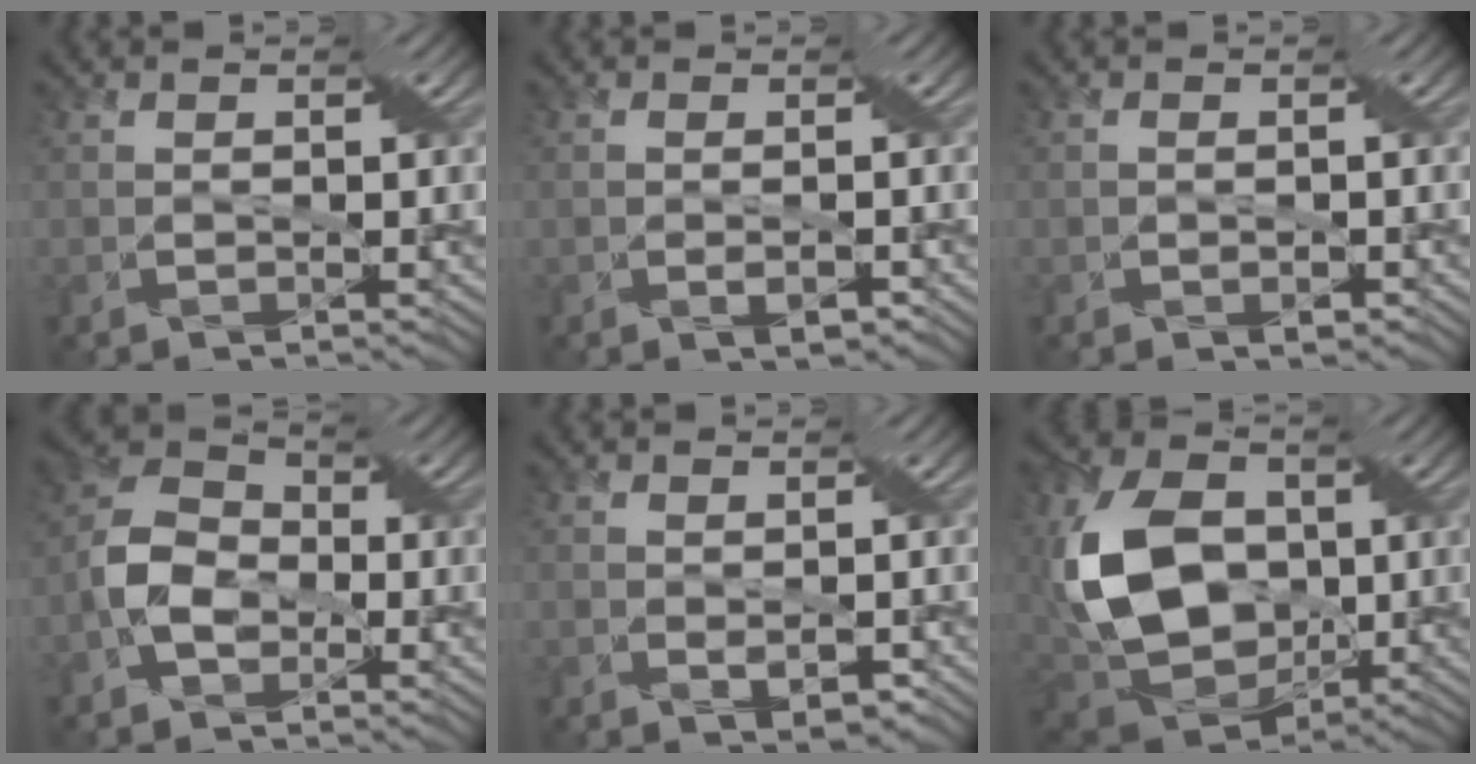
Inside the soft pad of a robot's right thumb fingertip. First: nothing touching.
{"total": 1.9, "force": [-1.0, 0.3, 1.6], "torque": [-0.031, -0.011, -0.013]}
{"total": 1.0, "force": [-0.6, 0.4, 0.7], "torque": [-0.006, -0.008, -0.007]}
{"total": 6.0, "force": [-2.7, 3.9, 3.7], "torque": [-0.099, -0.001, -0.065]}
{"total": 1.9, "force": [-0.2, 0.9, 1.6], "torque": [-0.033, -0.011, 0.004]}
{"total": 14.9, "force": [0.3, 10.4, 10.7], "torque": [-0.271, -0.010, 0.003]}